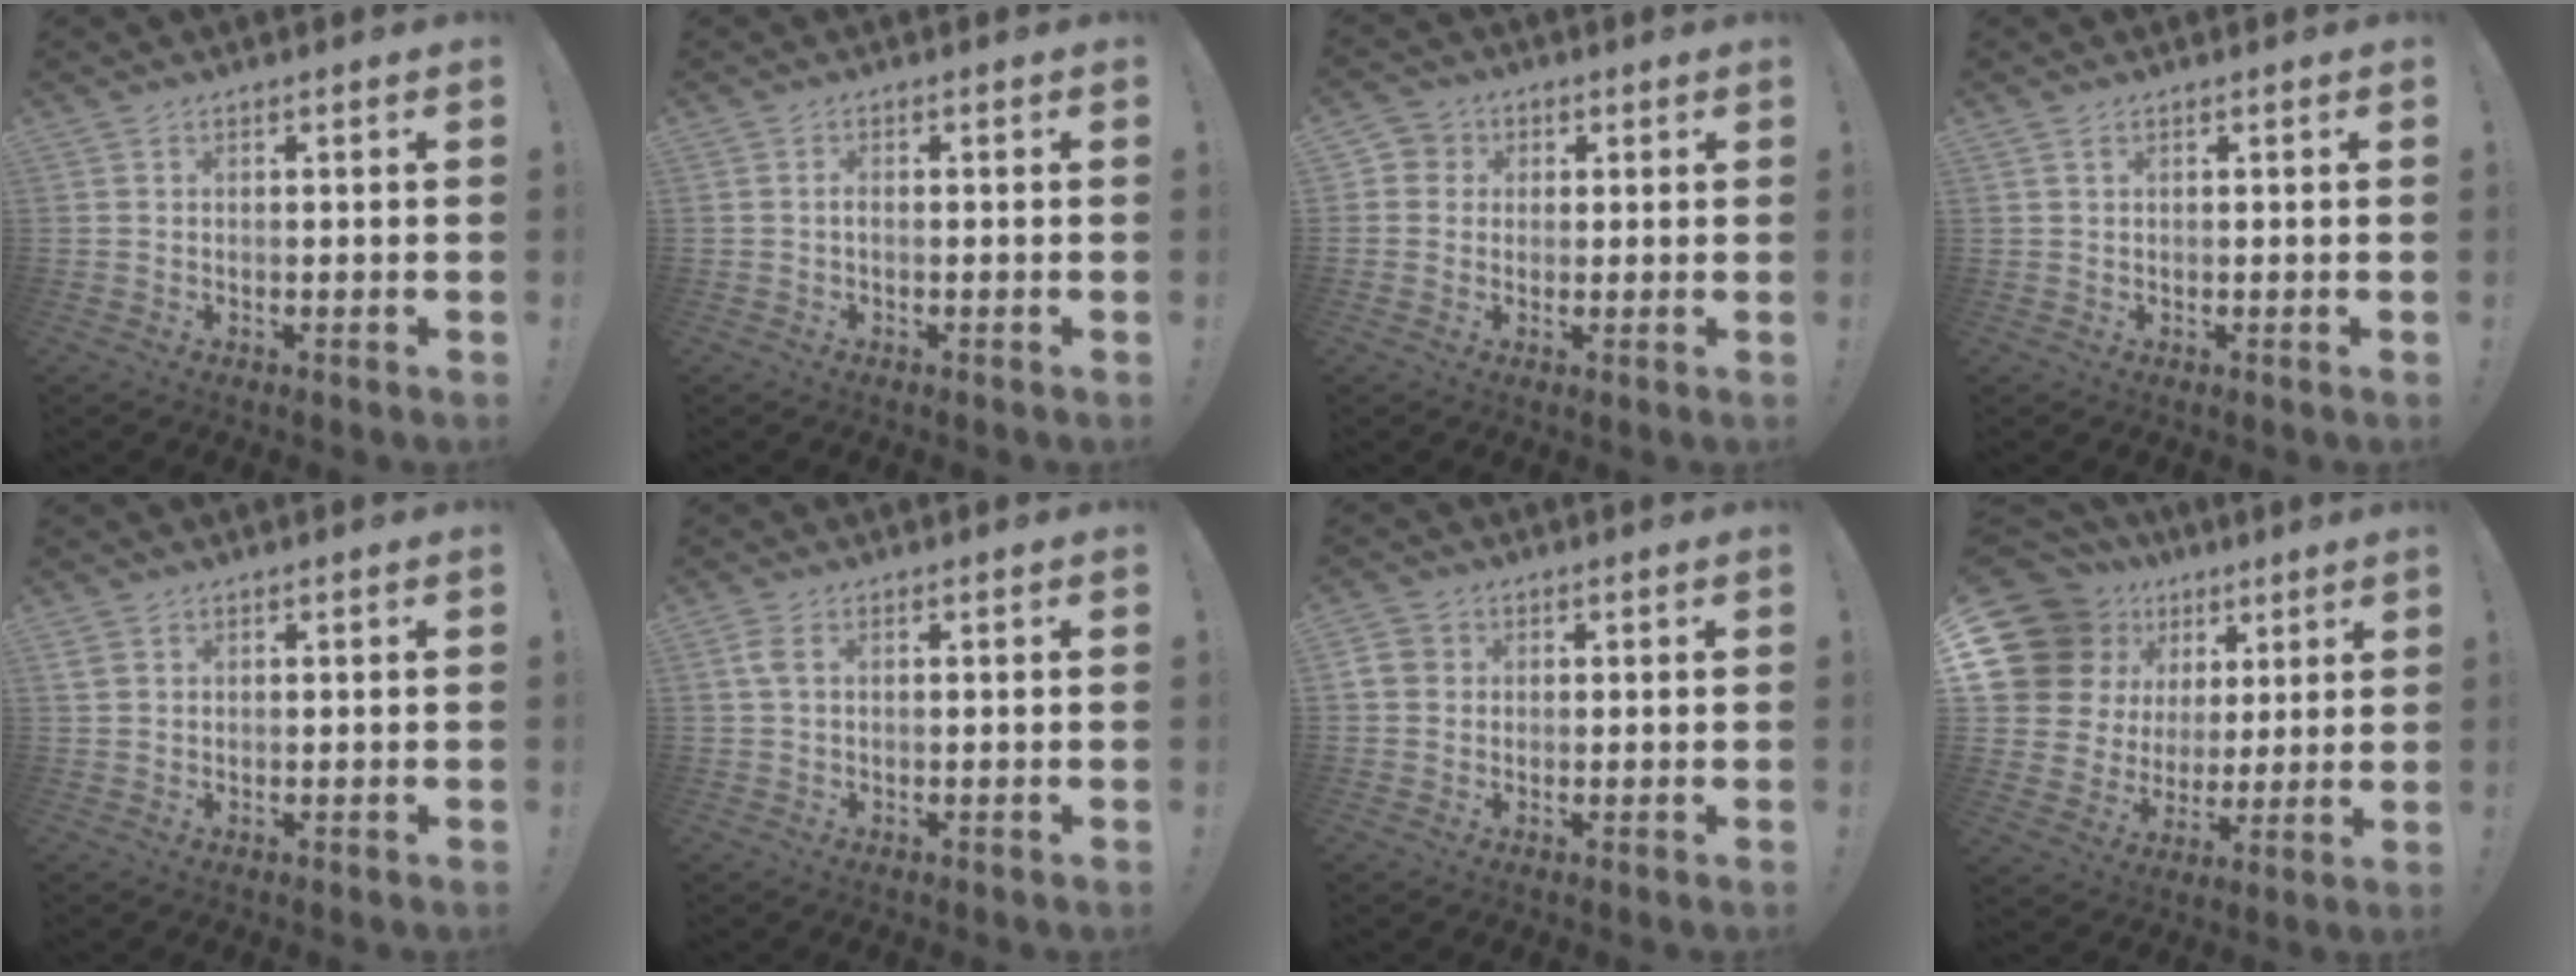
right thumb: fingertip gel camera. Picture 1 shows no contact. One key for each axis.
{"total": 1.1, "fx": -0.4, "fy": 0.3, "fz": 1.0, "tx": -0.023, "ty": 0.005, "tz": -0.006}
{"total": 4.3, "fx": 0.2, "fy": 4.2, "fz": 1.1, "tx": -0.019, "ty": 0.009, "tz": 0.004}
{"total": 1.1, "fx": 0.6, "fy": 0.5, "fz": 0.8, "tx": -0.014, "ty": 0.001, "tz": 0.010}
{"total": 1.8, "fx": 0.9, "fy": 1.1, "fz": 1.1, "tx": -0.025, "ty": 0.004, "tz": 0.019}
{"total": 2.8, "fx": 0.8, "fy": 0.9, "fz": 2.5, "tx": -0.045, "ty": 0.002, "tz": 0.013}
{"total": 4.3, "fx": 0.8, "fy": 3.7, "fz": 2.0, "tx": -0.042, "ty": 0.007, "tz": 0.016}
{"total": 17.2, "fx": 7.8, "fy": 13.6, "fz": 7.0, "tx": -0.128, "ty": -0.045, "tz": 0.177}